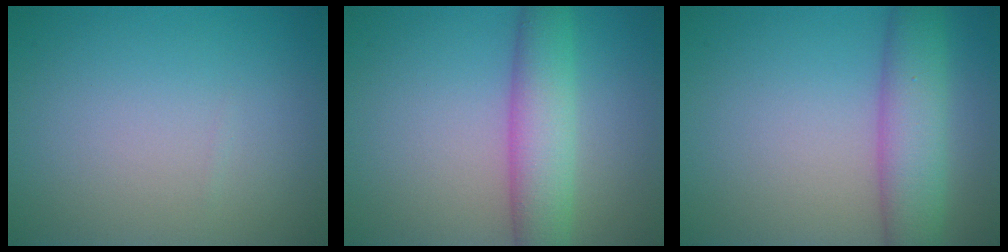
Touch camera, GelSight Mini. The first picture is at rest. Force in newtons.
{"total": 5.3, "press": 5.3, "slide": 0.1}
{"total": 5.6, "press": 5.6, "slide": 0.1}